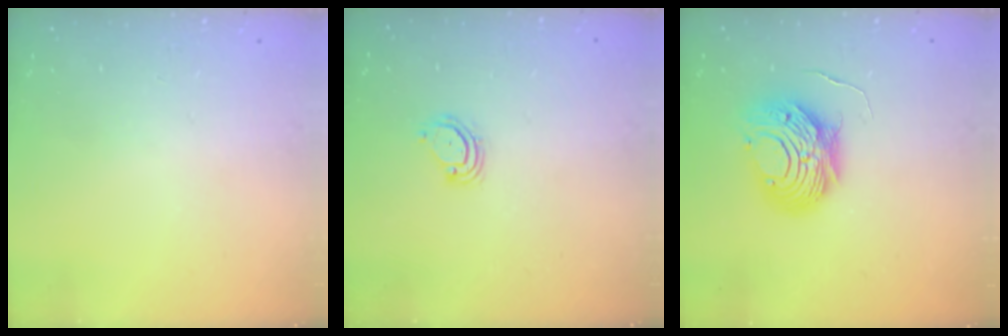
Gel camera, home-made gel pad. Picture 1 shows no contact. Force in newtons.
{"total": 4.3, "press": 4.3, "slide": 0.3}
{"total": 10.1, "press": 10.0, "slide": 1.0}